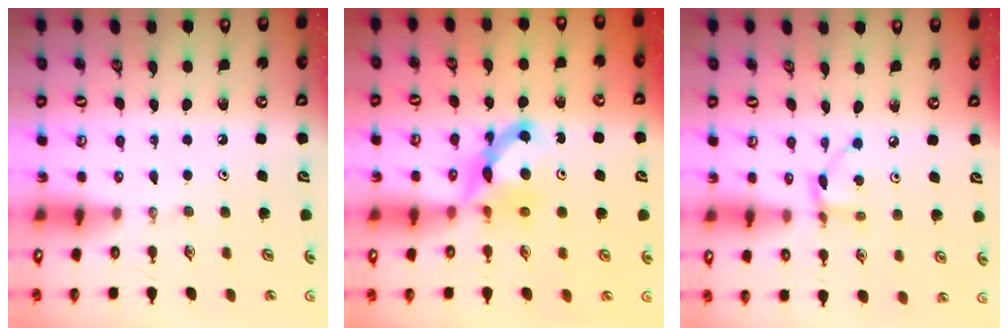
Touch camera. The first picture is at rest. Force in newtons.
{"total": 7.1, "press": 7.0, "slide": 0.7}
{"total": 3.6, "press": 3.6, "slide": 0.2}